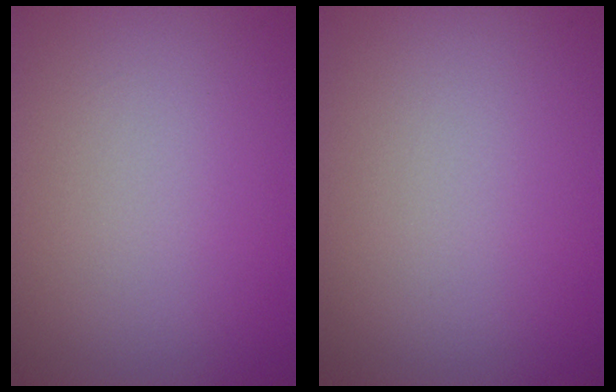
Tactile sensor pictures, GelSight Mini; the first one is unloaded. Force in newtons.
{"total": 0.0}